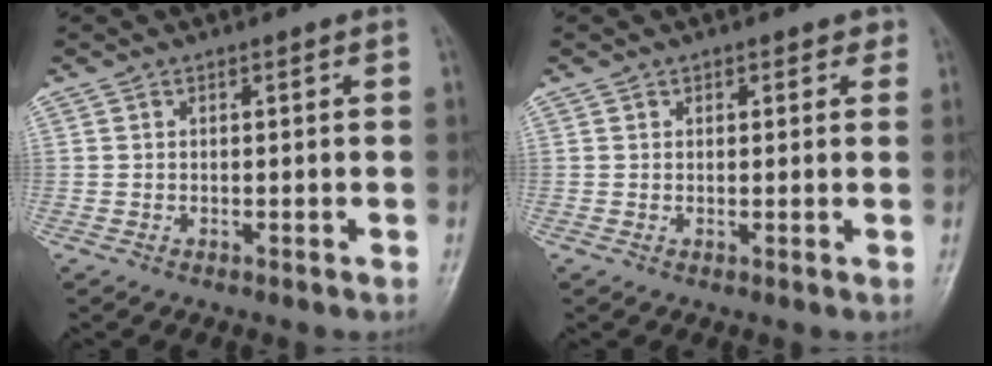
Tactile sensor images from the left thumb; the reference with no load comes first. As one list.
[{"total": 1.7, "force": [1.1, 1.3, 0.4], "torque": [0.016, -0.003, 0.008]}]